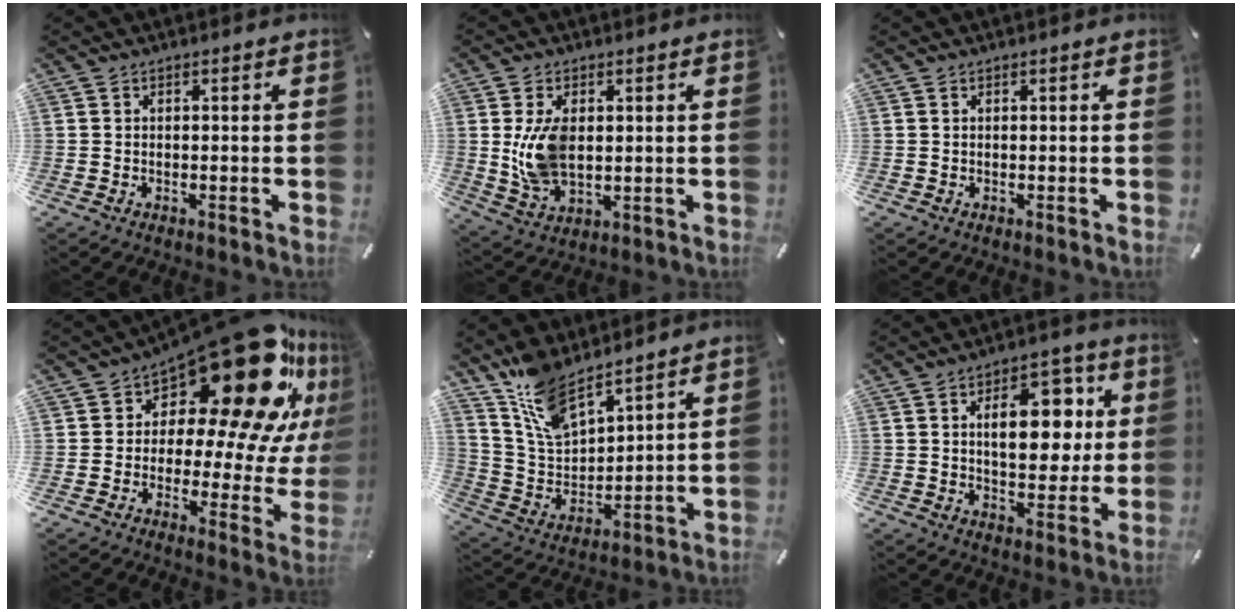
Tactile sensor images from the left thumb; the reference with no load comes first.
{"total": 10.0, "force": [1.5, 6.2, 7.7], "torque": [-0.146, -0.008, 0.025]}
{"total": 0.0}
{"total": 26.4, "force": [14.0, 11.5, 19.1], "torque": [-0.254, -0.108, 0.235]}
{"total": 12.0, "force": [10.0, 4.5, 4.9], "torque": [-0.140, -0.057, 0.190]}
{"total": 14.5, "force": [3.6, 8.8, 11.0], "torque": [-0.142, -0.006, 0.054]}